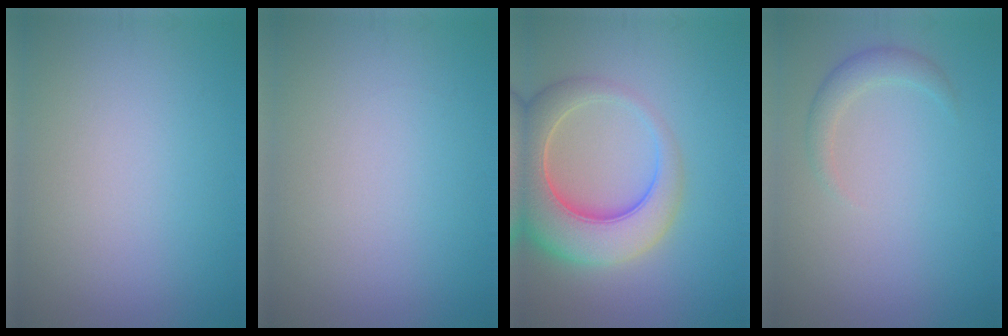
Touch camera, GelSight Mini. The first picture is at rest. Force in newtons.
{"total": 0.0}
{"total": 8.9, "press": 8.9, "slide": 0.7}
{"total": 1.8, "press": 1.8, "slide": 0.2}